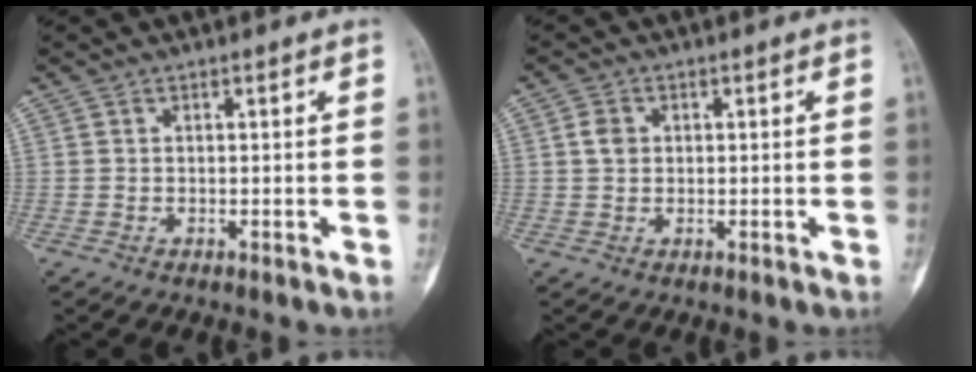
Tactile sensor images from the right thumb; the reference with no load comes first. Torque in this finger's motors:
{"motor_torque": [0.01, 0.19, 0.24, -0.08, 0.04]}